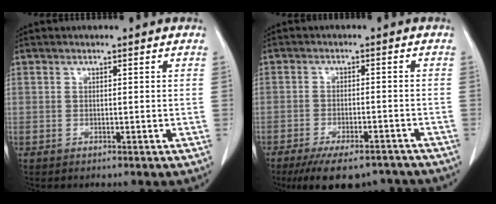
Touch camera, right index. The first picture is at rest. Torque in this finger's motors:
{"motor_torque": [1.09, -1.05, 0.20, 0.10]}